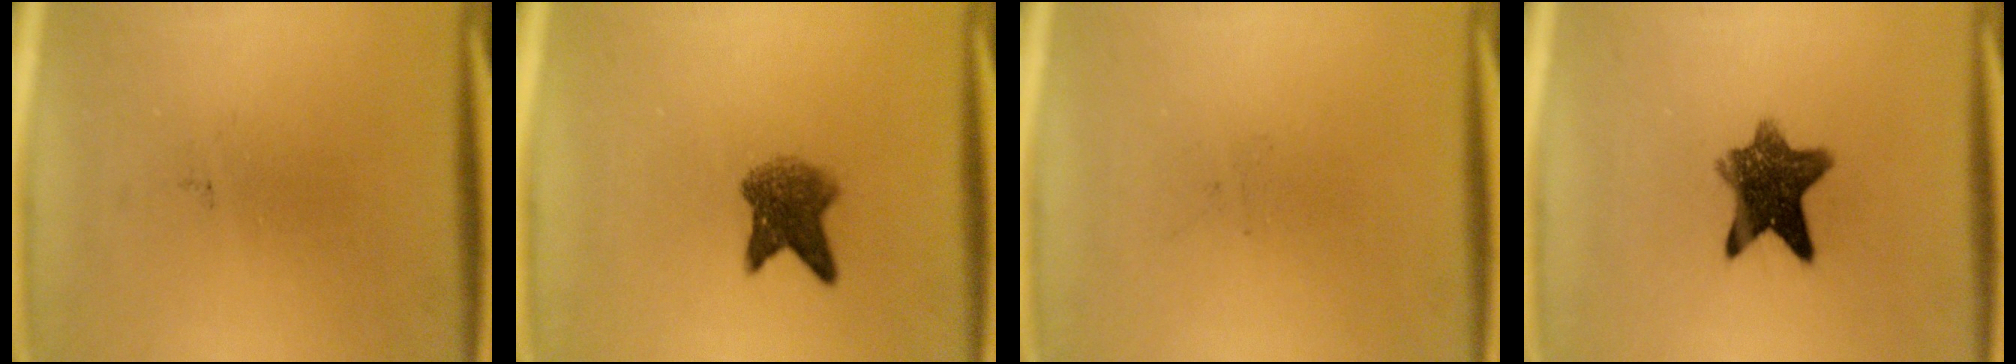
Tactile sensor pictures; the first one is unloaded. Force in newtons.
{"total": 5.2}
{"total": 0.0}
{"total": 9.3}